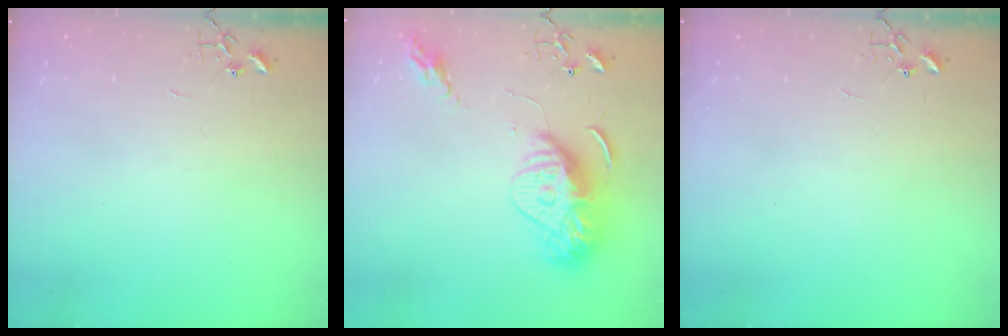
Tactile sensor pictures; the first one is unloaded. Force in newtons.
{"total": 15.7, "press": 15.6, "slide": 1.4}
{"total": 0.0}